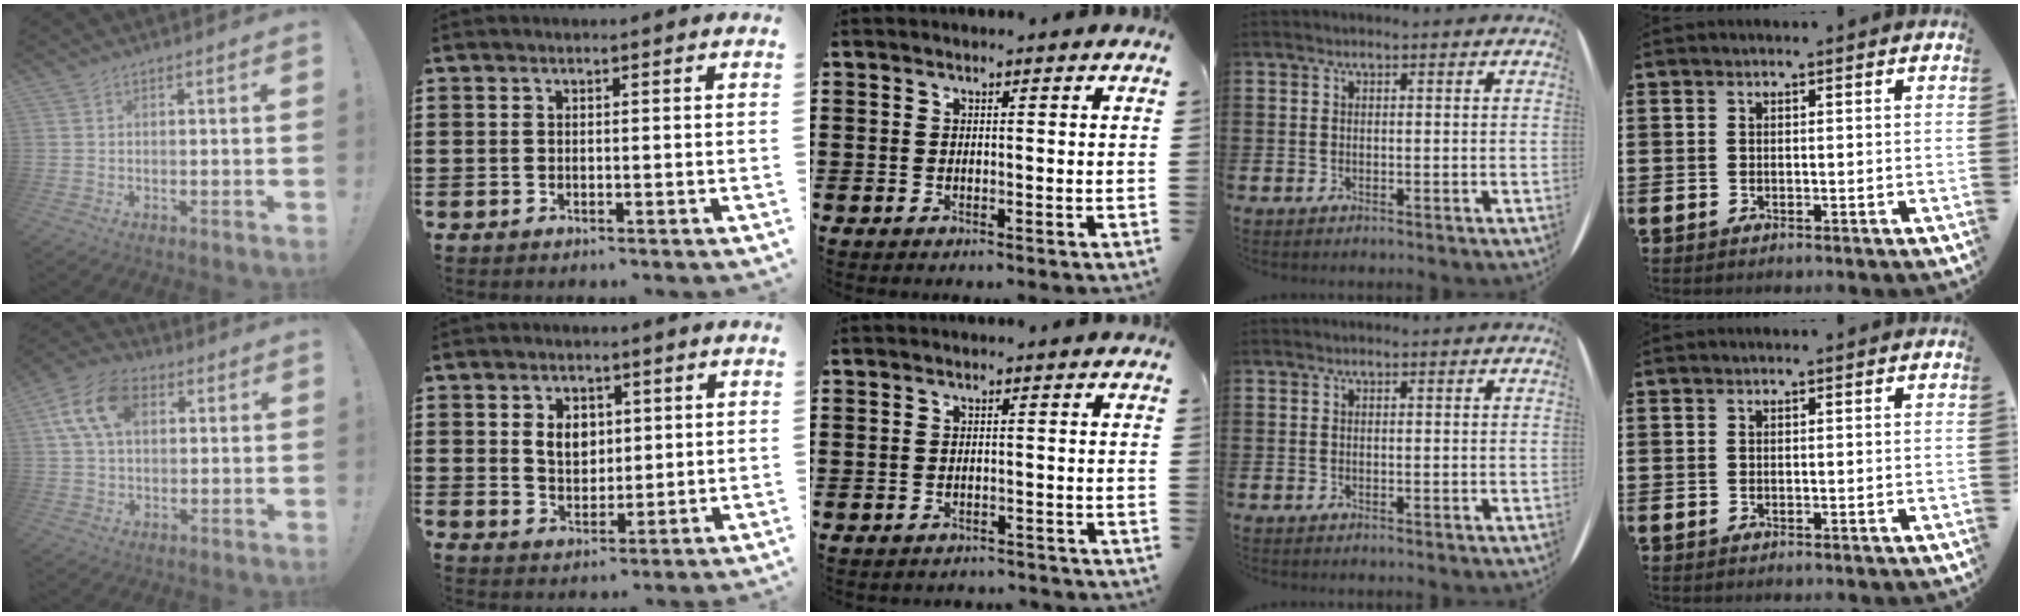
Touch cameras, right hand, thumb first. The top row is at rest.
{"thumb": {"total": 13.4, "force": [3.8, 8.7, 9.4], "torque": [-0.172, 0.010, 0.074]}, "index": {"total": 4.6, "force": [1.2, 3.5, 2.8], "torque": [-0.058, 0.009, 0.017]}, "middle": {"total": 1.6, "force": [-1.5, 0.2, -0.1], "torque": [-0.004, 0.002, -0.035]}}